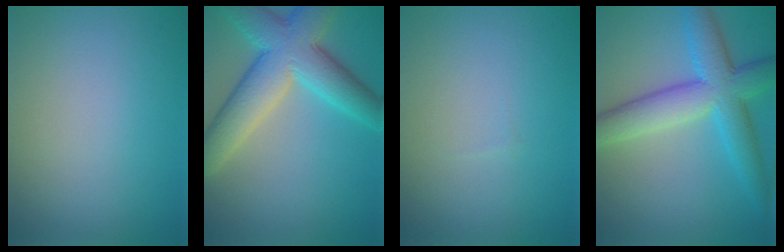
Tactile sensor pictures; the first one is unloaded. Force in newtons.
{"total": 8.7, "press": 8.7, "slide": 0.4}
{"total": 0.0}
{"total": 7.5, "press": 7.5, "slide": 0.2}